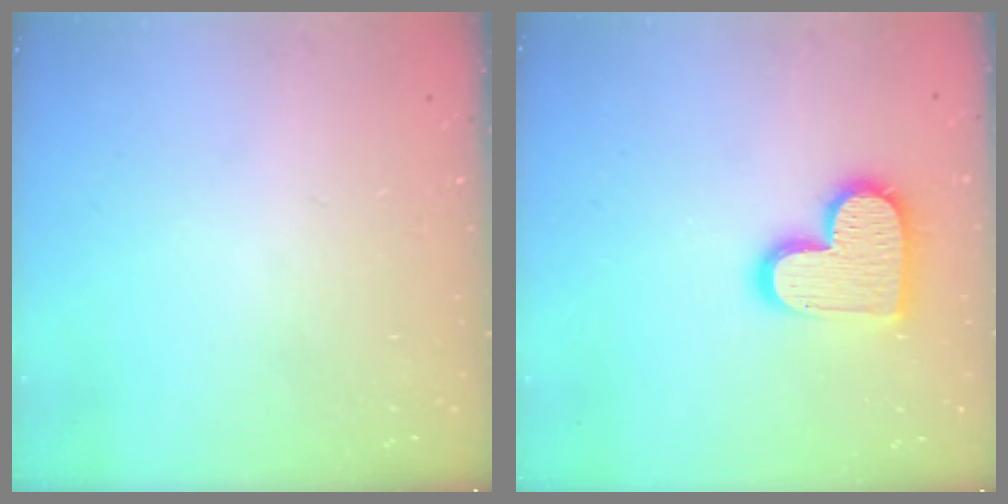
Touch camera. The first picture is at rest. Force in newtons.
{"total": 15.1, "press": 15.0, "slide": 0.9}